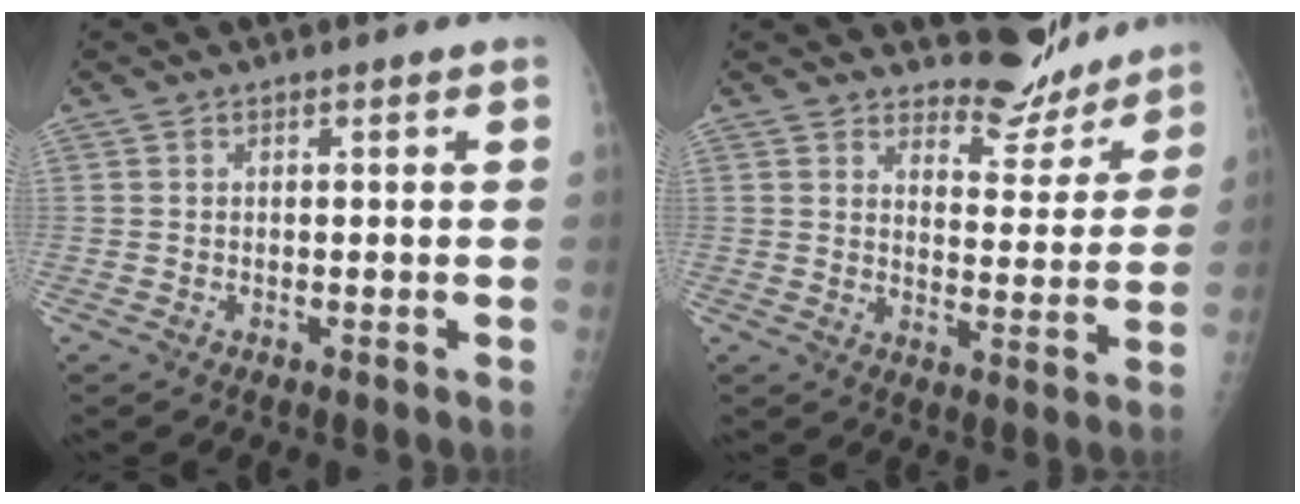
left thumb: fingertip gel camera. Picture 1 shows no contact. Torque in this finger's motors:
{"motor_torque": [0.20, 0.20, 0.67, -0.44, -0.01]}